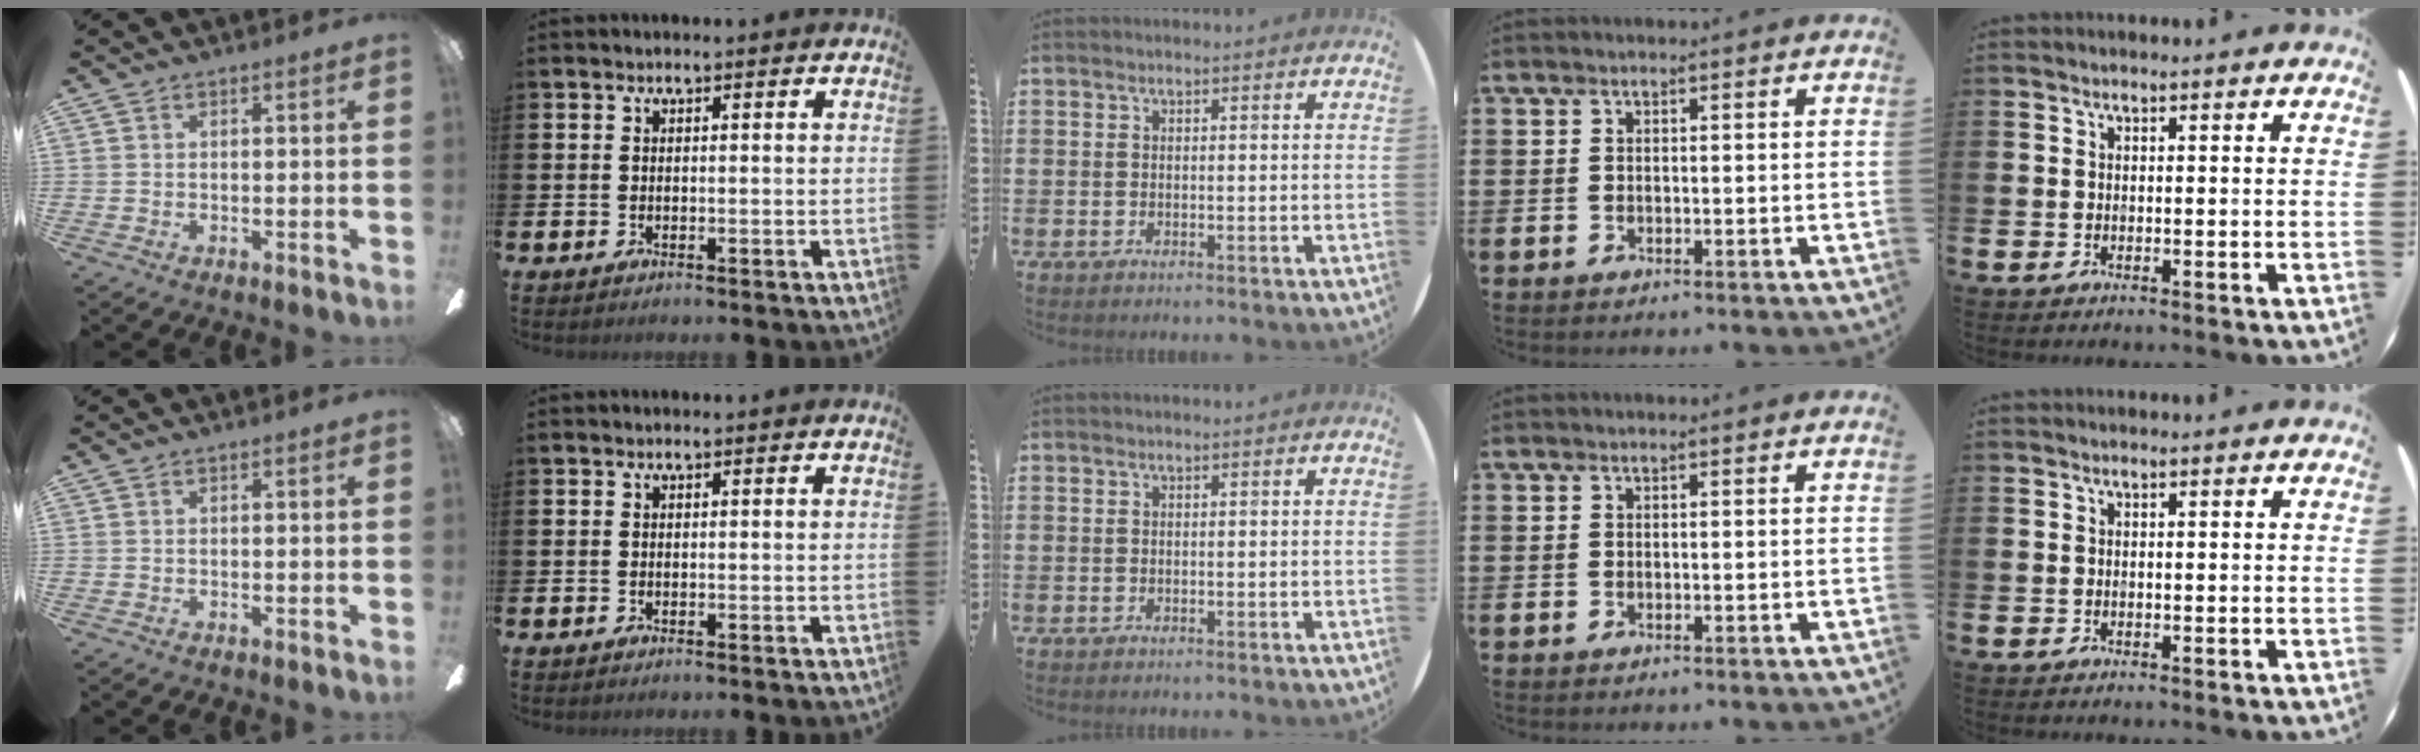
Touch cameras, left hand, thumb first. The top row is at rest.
{}